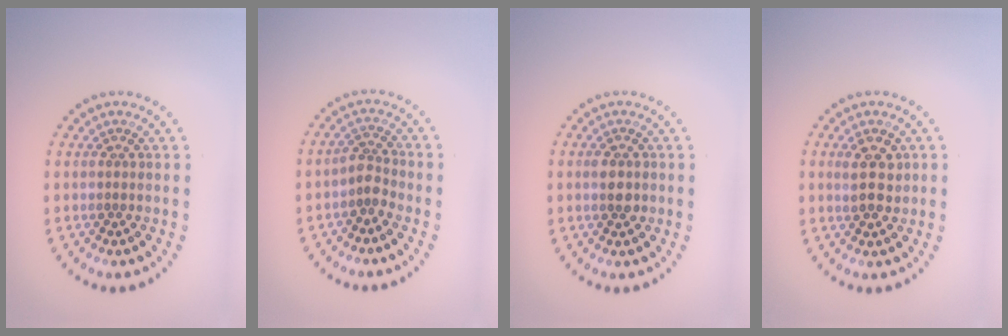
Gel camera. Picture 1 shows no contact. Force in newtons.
{"total": 1.8, "press": 1.4, "slide": 1.2}
{"total": 2.2, "press": 2.2, "slide": 0.1}
{"total": 2.8, "press": 2.8, "slide": 0.4}